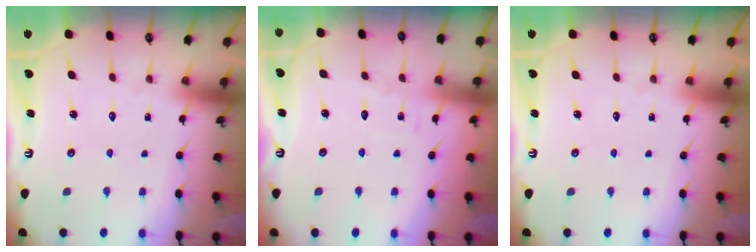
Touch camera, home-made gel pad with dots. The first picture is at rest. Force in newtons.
{"total": 3.7, "press": 3.7, "slide": 0.3}
{"total": 0.0}